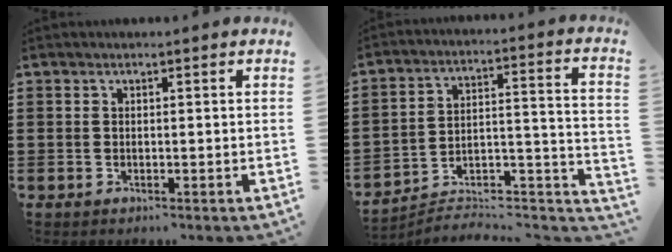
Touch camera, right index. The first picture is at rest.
{"total": 5.2, "force": [-4.9, 1.0, 1.5], "torque": [-0.021, -0.008, -0.101]}